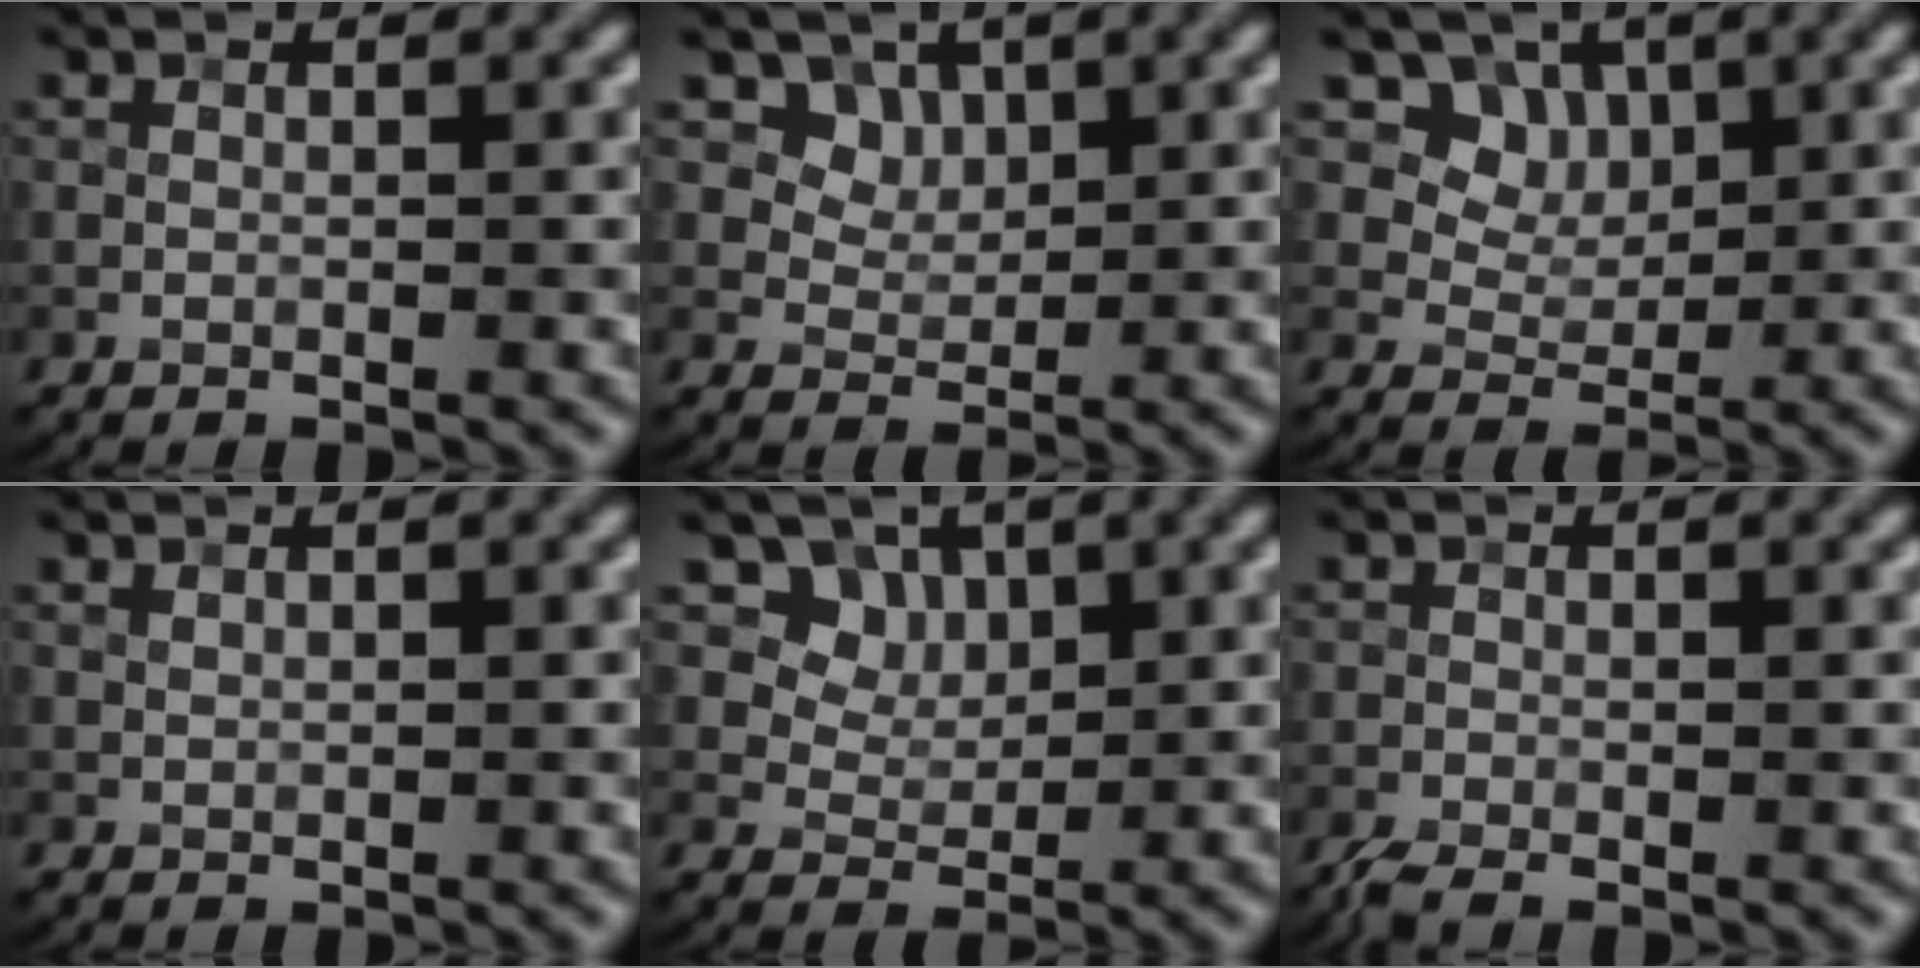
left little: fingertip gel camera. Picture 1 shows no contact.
{"total": 5.6, "force": [3.1, 4.0, 2.3], "torque": [-0.050, -0.009, 0.061]}
{"total": 7.7, "force": [3.8, 5.7, 3.3], "torque": [-0.058, -0.004, 0.068]}
{"total": 0.0}
{"total": 7.6, "force": [4.0, 5.6, 3.3], "torque": [-0.057, 0.000, 0.067]}
{"total": 1.9, "force": [-1.5, 0.4, 1.2], "torque": [-0.026, -0.007, -0.037]}